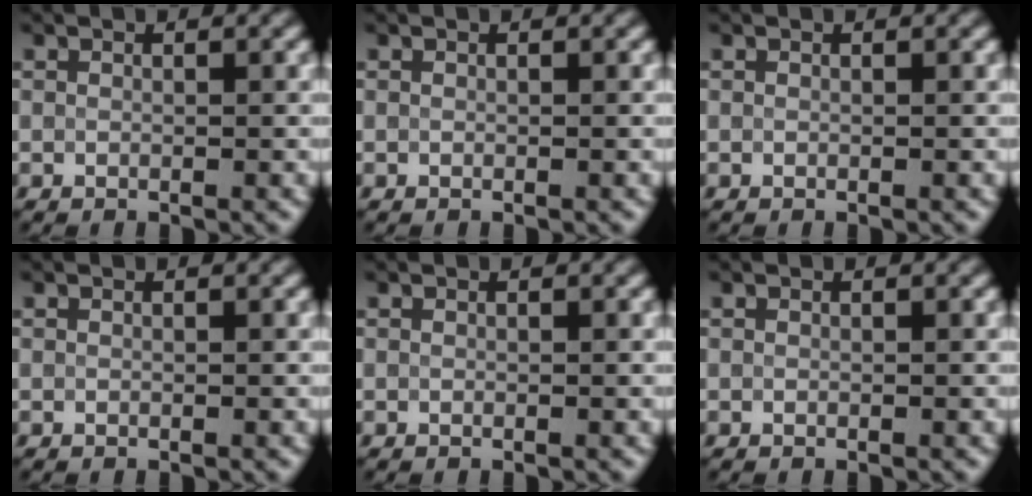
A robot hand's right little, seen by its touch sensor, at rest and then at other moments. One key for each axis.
{"total": 0.0}
{"total": 0.0}
{"total": 0.0}
{"total": 0.0}
{"total": 0.0}